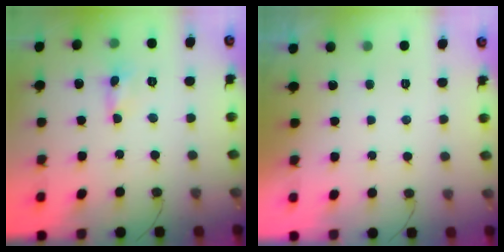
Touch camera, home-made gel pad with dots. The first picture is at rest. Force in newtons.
{"total": 0.0}